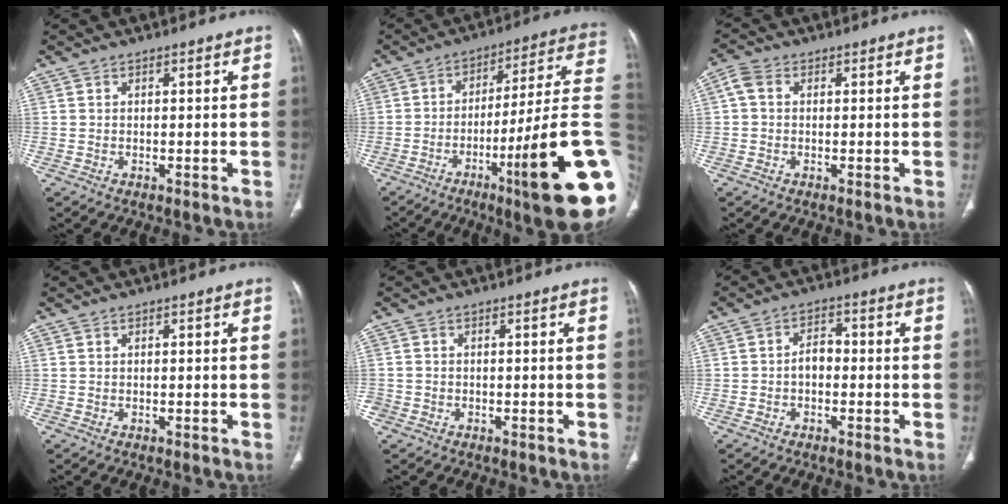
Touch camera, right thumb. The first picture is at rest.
{"total": 23.5, "force": [-6.9, 2.7, 22.3], "torque": [-0.260, 0.023, -0.100]}
{"total": 2.5, "force": [0.8, 2.3, 0.7], "torque": [-0.021, 0.009, 0.005]}
{"total": 0.0}
{"total": 2.3, "force": [-1.2, 2.0, 0.5], "torque": [-0.012, 0.009, -0.024]}
{"total": 3.0, "force": [-0.3, 2.6, 1.4], "torque": [-0.014, 0.019, -0.013]}